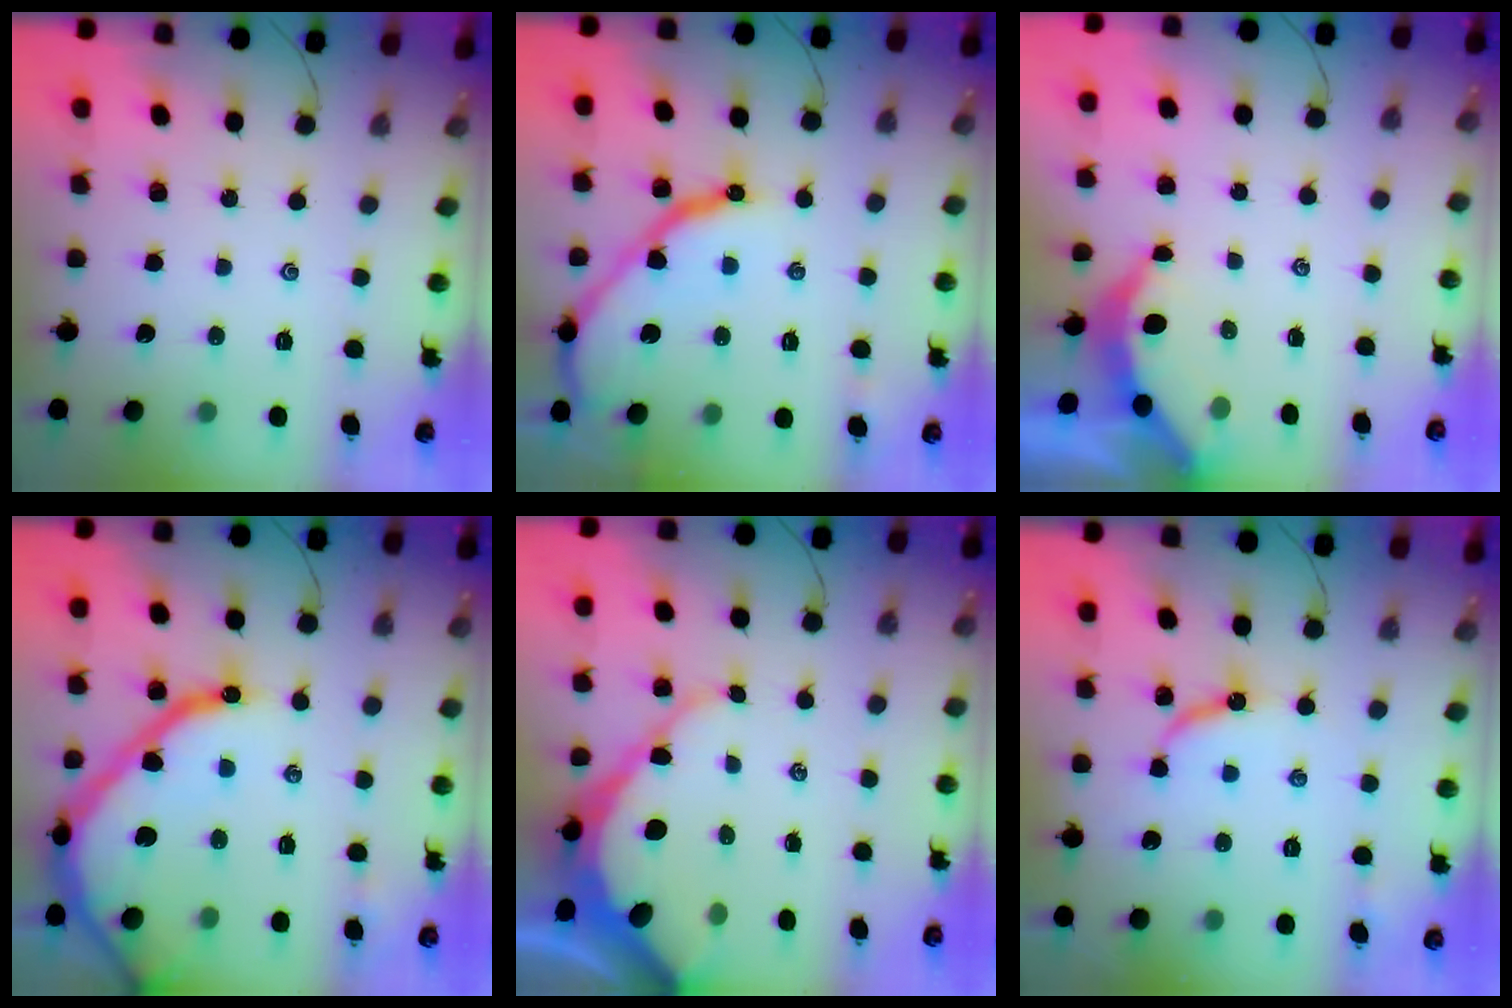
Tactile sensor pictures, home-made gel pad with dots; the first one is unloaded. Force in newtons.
{"total": 14.1, "press": 14.1, "slide": 1.4}
{"total": 3.6, "press": 3.6, "slide": 0.4}
{"total": 21.7, "press": 21.6, "slide": 1.9}
{"total": 12.5, "press": 12.5, "slide": 0.9}
{"total": 7.0, "press": 7.0, "slide": 0.3}